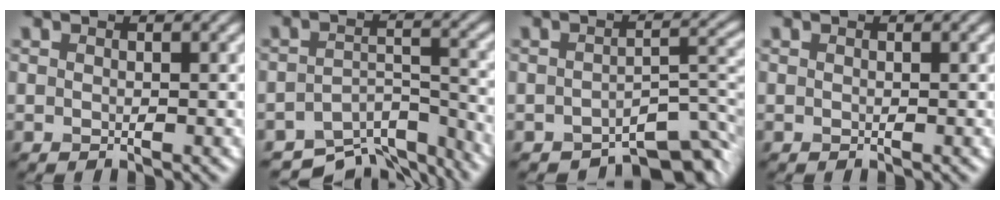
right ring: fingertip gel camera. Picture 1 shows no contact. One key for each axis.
{"total": 7.6, "fx": -6.9, "fy": 2.4, "fz": 2.4, "tx": -0.039, "ty": -0.014, "tz": -0.102}
{"total": 6.3, "fx": -5.2, "fy": 2.1, "fz": 3.0, "tx": -0.025, "ty": -0.003, "tz": -0.074}
{"total": 0.0}